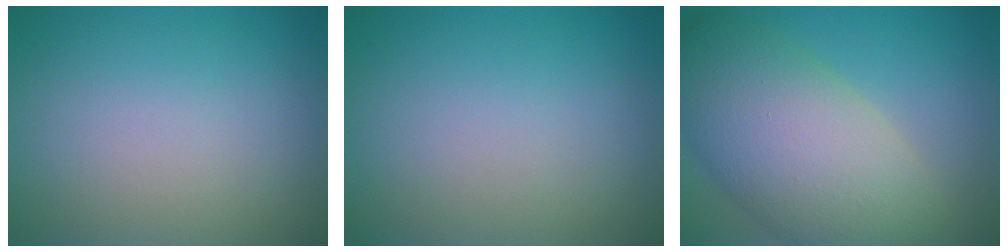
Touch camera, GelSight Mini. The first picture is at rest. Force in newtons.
{"total": 0.0}
{"total": 10.9, "press": 10.9, "slide": 0.8}